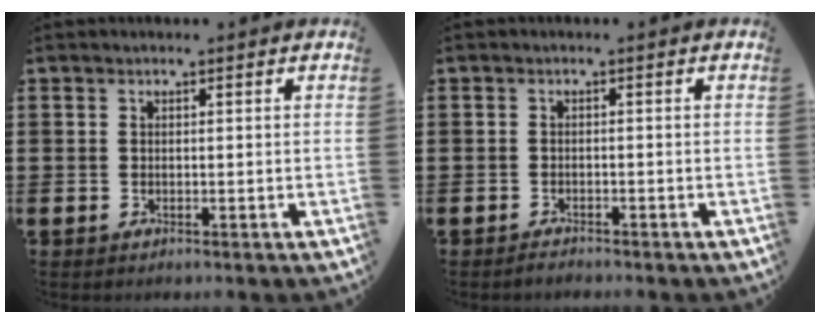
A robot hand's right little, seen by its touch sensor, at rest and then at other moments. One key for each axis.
{"total": 0.7, "fx": -0.7, "fy": 0.1, "fz": 0.1, "tx": -0.005, "ty": -0.002, "tz": -0.014}